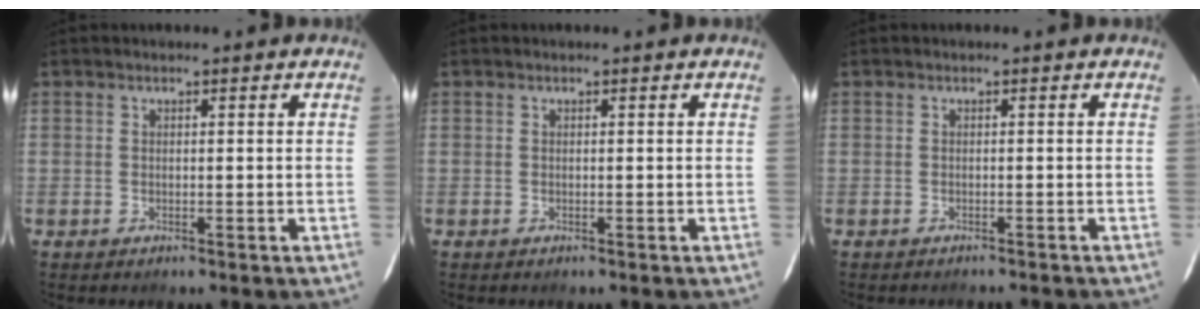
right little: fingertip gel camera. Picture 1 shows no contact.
{"total": 0.0}
{"total": 2.2, "force": [-2.1, 0.4, 0.7], "torque": [-0.019, -0.008, -0.028]}